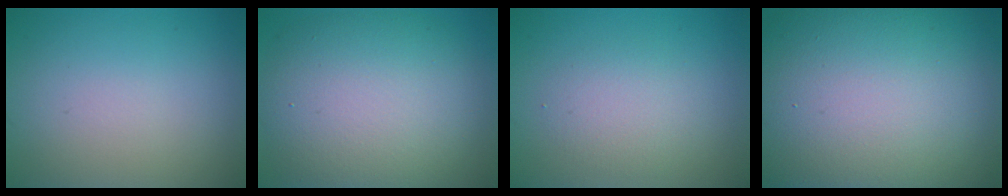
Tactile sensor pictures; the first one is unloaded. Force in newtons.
{"total": 10.6, "press": 10.6, "slide": 1.0}
{"total": 2.5, "press": 2.5, "slide": 0.2}
{"total": 21.1, "press": 21.1, "slide": 0.8}